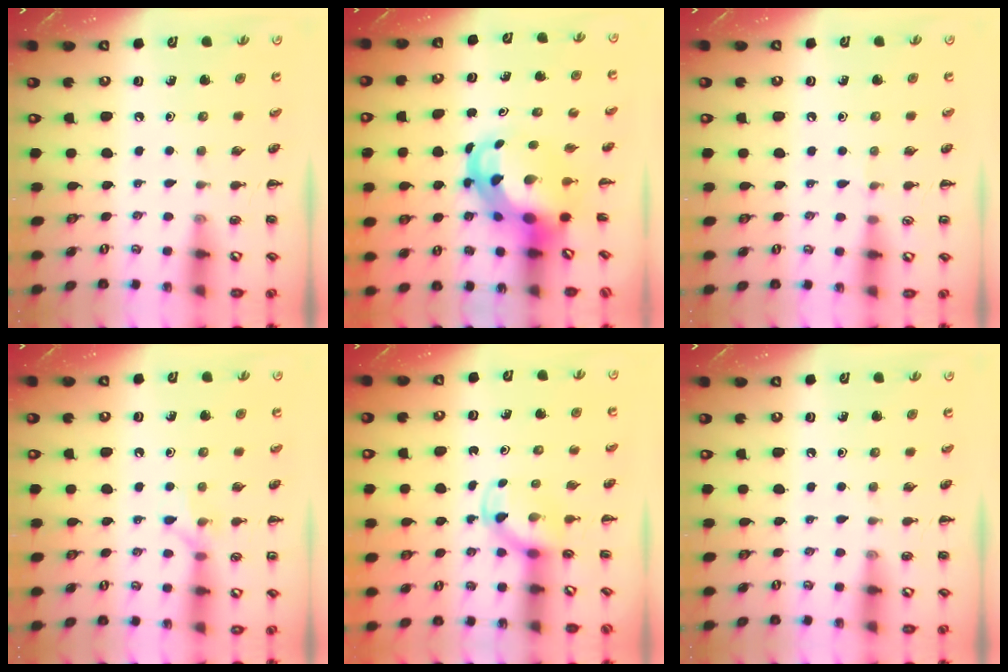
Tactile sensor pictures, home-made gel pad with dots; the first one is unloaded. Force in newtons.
{"total": 6.4, "press": 6.1, "slide": 1.7}
{"total": 2.9, "press": 2.7, "slide": 1.1}
{"total": 6.3, "press": 6.2, "slide": 0.9}
{"total": 3.8, "press": 3.5, "slide": 1.4}
{"total": 0.0}